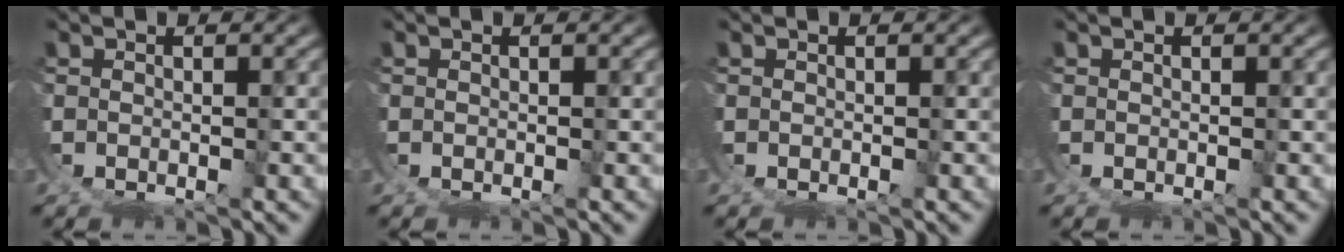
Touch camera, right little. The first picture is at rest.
{"total": 0.0}
{"total": 0.0}
{"total": 0.0}